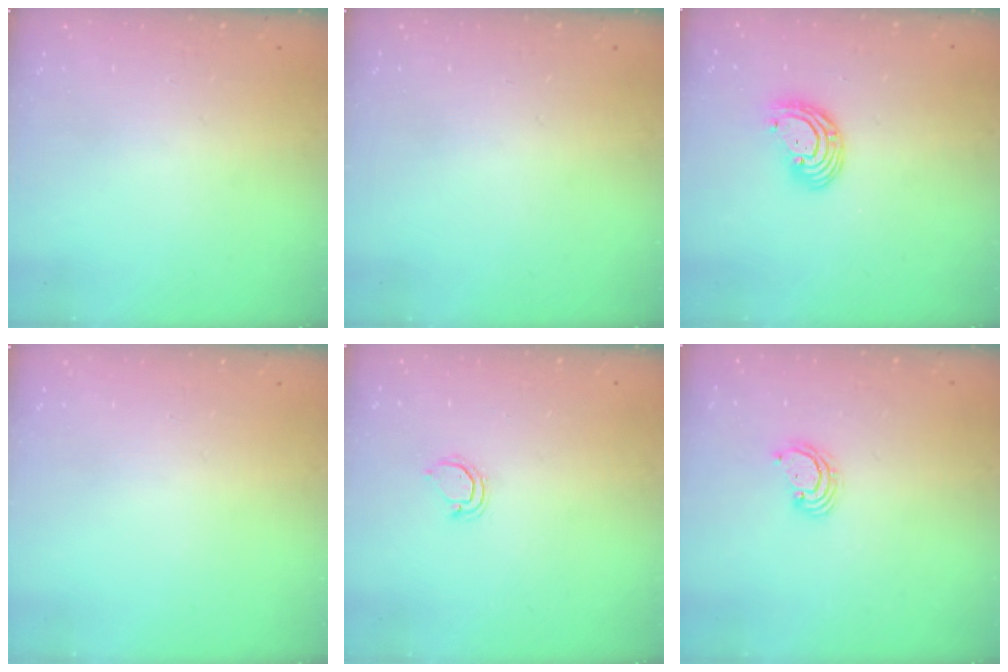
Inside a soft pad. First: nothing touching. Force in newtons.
{"total": 0.0}
{"total": 8.2, "press": 8.1, "slide": 1.3}
{"total": 0.0}
{"total": 3.9, "press": 3.9, "slide": 0.3}
{"total": 3.5, "press": 3.5, "slide": 0.2}